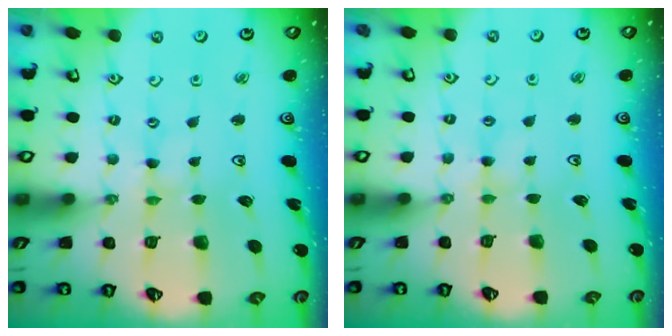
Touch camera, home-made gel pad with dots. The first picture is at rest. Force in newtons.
{"total": 1.9, "press": 1.8, "slide": 0.4}